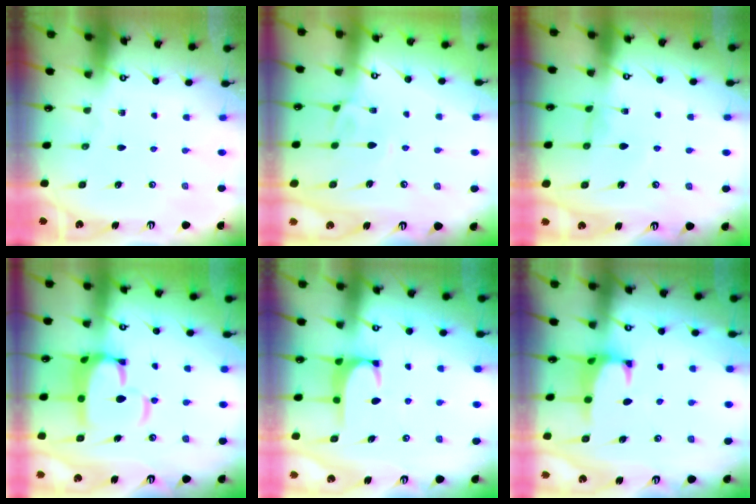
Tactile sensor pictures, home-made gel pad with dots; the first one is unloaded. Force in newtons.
{"total": 1.8, "press": 1.6, "slide": 0.8}
{"total": 0.8, "press": 0.6, "slide": 0.5}
{"total": 9.5, "press": 9.4, "slide": 1.3}
{"total": 1.1, "press": 0.8, "slide": 0.8}
{"total": 1.6, "press": 1.5, "slide": 0.6}